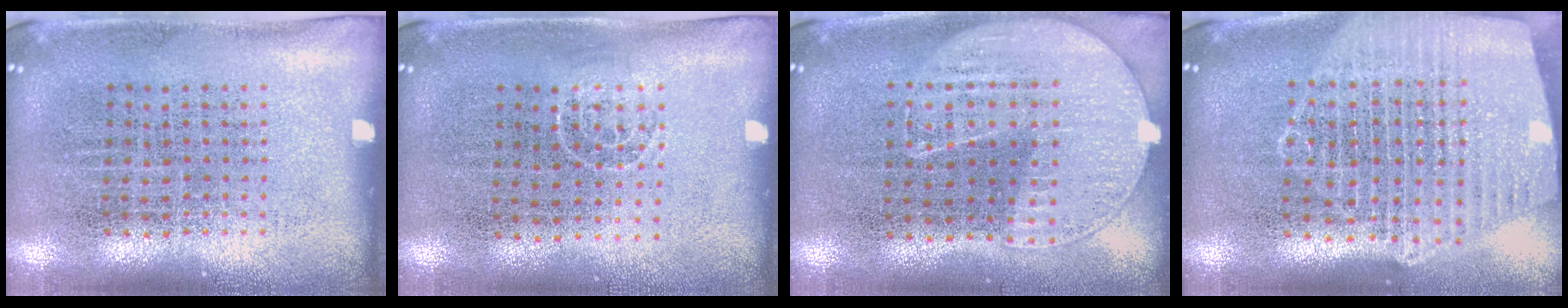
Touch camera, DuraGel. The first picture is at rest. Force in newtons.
{"total": 0.7, "press": 0.4, "slide": 0.5}
{"total": 1.1, "press": 1.0, "slide": 0.6}
{"total": 2.1, "press": 1.9, "slide": 1.0}